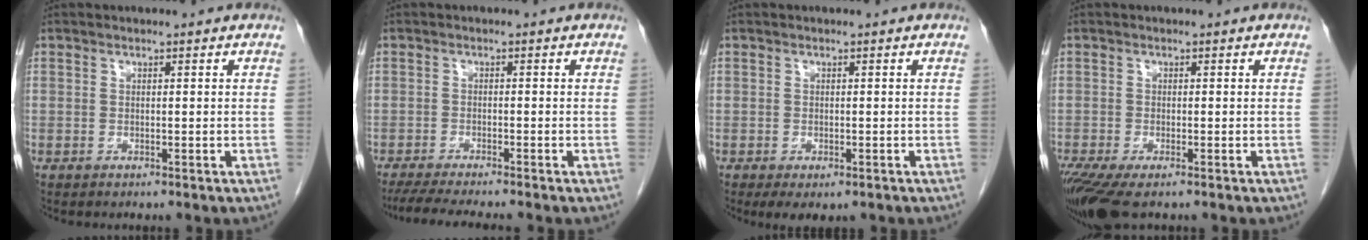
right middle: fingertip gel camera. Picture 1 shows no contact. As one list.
[{"total": 7.0, "force": [-6.1, -0.3, 3.5], "torque": [-0.050, -0.018, -0.099]}, {"total": 3.2, "force": [-1.9, 1.5, 2.1], "torque": [-0.031, -0.009, -0.018]}, {"total": 5.7, "force": [-3.9, 1.4, 4.0], "torque": [-0.074, -0.017, -0.069]}]